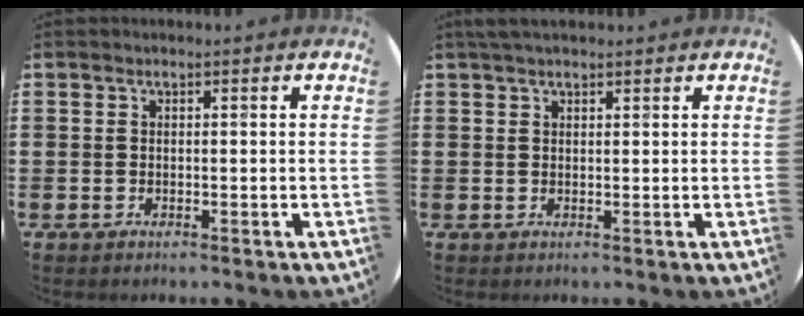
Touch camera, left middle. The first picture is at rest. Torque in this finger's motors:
{"motor_torque": [0.48, -0.35, 0.00, 0.00]}